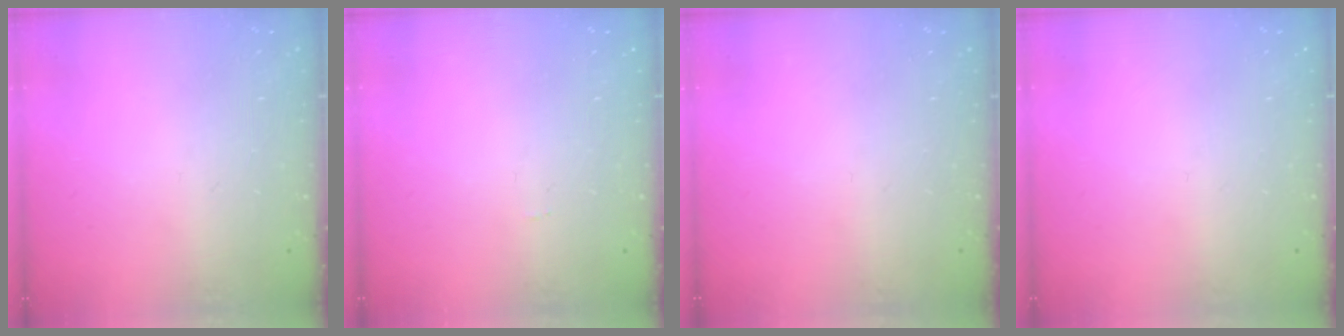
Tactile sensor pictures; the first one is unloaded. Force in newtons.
{"total": 1.0, "press": 1.0, "slide": 0.0}
{"total": 0.0}
{"total": 0.0}